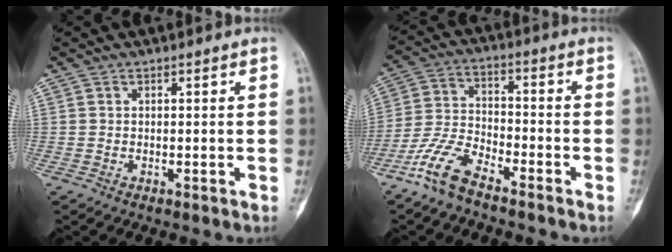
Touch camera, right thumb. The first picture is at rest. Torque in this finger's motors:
{"motor_torque": [-0.25, 0.18, -0.07, -0.06, 0.22]}